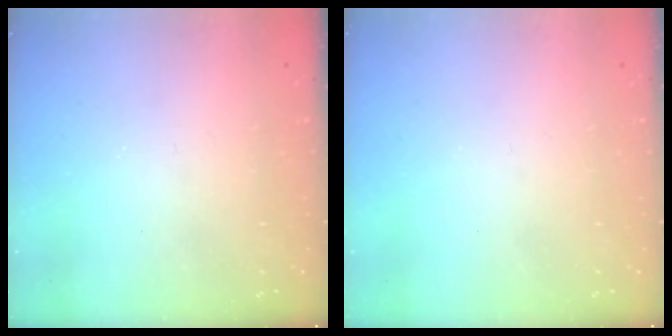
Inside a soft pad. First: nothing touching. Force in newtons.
{"total": 0.0}